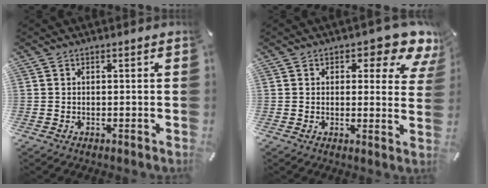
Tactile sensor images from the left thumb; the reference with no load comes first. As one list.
[{"total": 7.3, "force": [4.4, 3.5, 4.6], "torque": [-0.052, -0.028, 0.070]}]